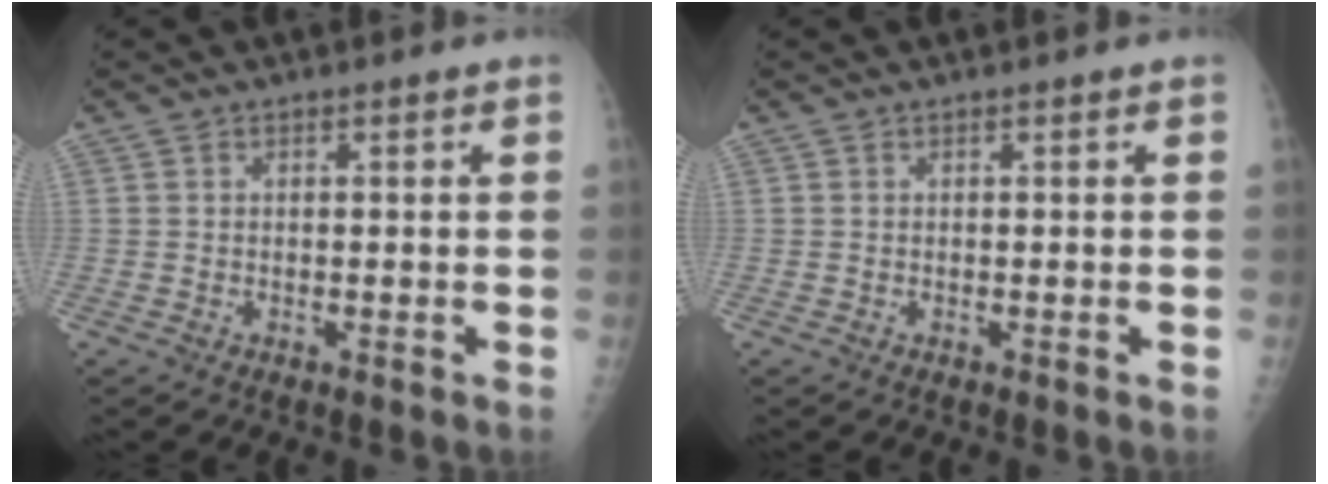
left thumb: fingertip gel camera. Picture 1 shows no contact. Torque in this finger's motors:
{"motor_torque": [-0.04, 0.10, -0.03, -0.08, 0.00]}